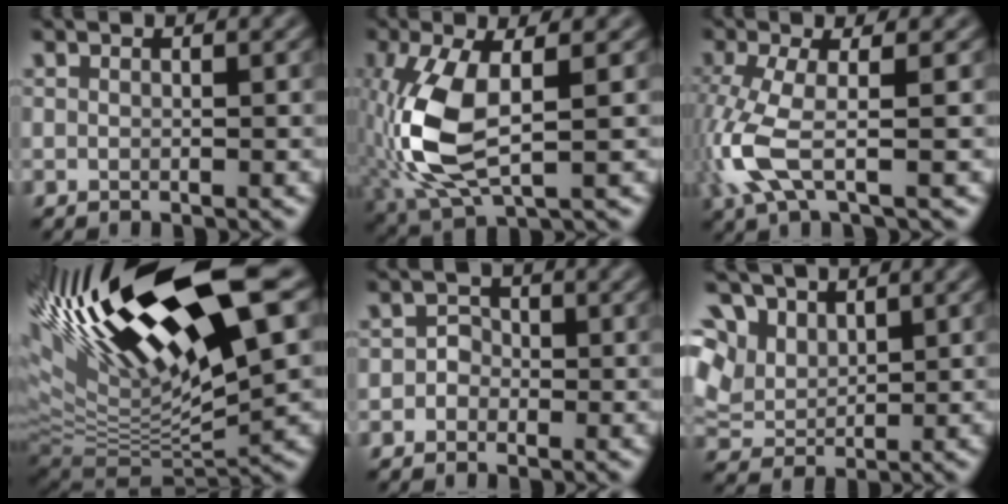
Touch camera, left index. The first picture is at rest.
{"total": 8.6, "force": [-0.8, 3.6, 7.7], "torque": [-0.189, 0.000, -0.012]}
{"total": 5.3, "force": [-1.6, 1.3, 4.8], "torque": [-0.132, -0.009, -0.037]}
{"total": 17.4, "force": [6.8, 3.9, 15.5], "torque": [-0.281, 0.022, 0.120]}
{"total": 1.4, "force": [-0.5, 1.2, 0.4], "torque": [-0.001, 0.002, -0.012]}
{"total": 7.0, "force": [4.2, 4.6, 3.3], "torque": [-0.100, 0.007, 0.078]}